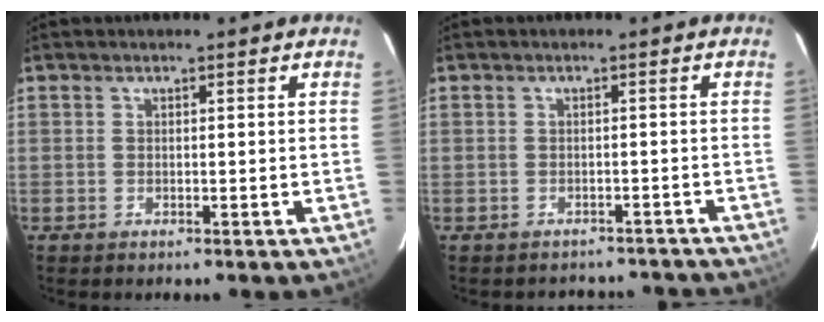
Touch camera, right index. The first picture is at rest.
{"total": 8.9, "force": [-7.9, 3.7, 1.8], "torque": [-0.031, 0.017, -0.085]}